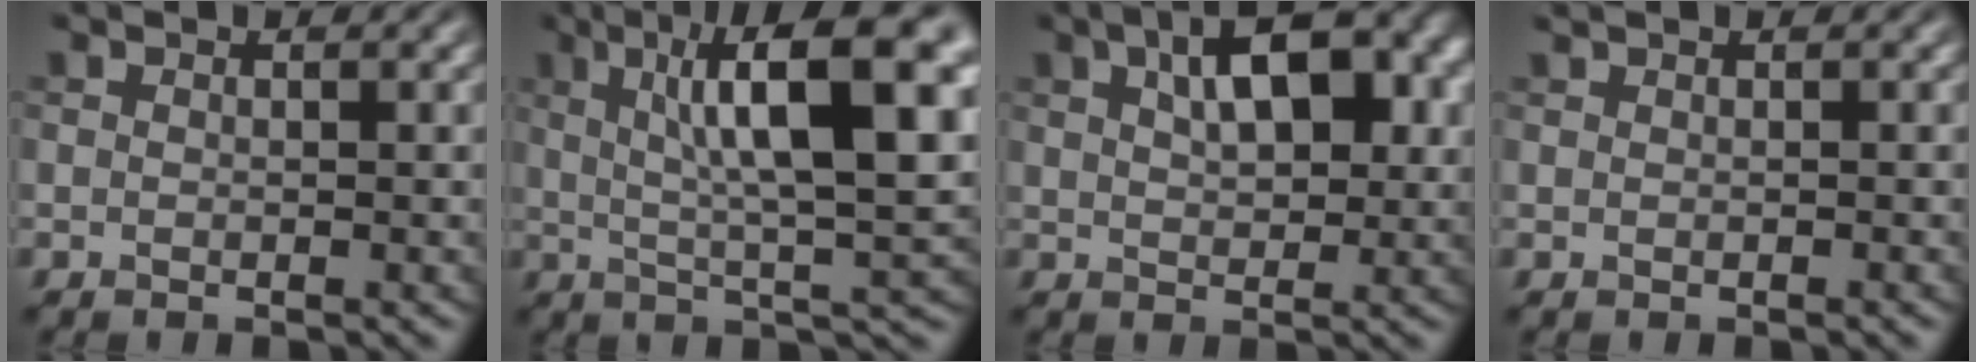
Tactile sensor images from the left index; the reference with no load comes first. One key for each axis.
{"total": 12.7, "fx": 4.3, "fy": 2.7, "fz": 11.6, "tx": -0.167, "ty": 0.015, "tz": 0.067}
{"total": 8.4, "fx": 3.4, "fy": 3.9, "fz": 6.6, "tx": -0.107, "ty": 0.018, "tz": 0.049}
{"total": 0.6, "fx": 0.5, "fy": 0.1, "fz": 0.1, "tx": -0.001, "ty": 0.004, "tz": 0.011}